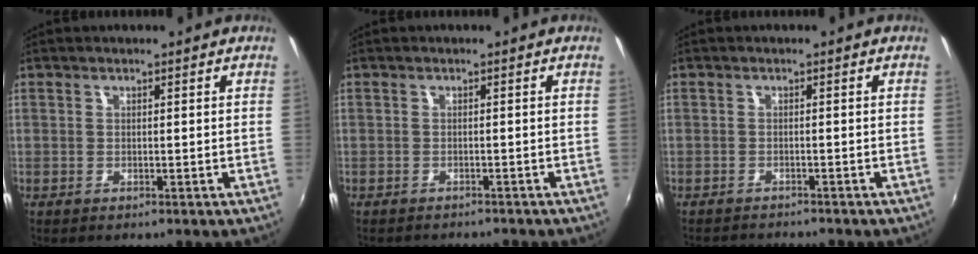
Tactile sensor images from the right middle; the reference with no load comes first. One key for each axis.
{"total": 2.6, "fx": -2.4, "fy": 0.8, "fz": 0.6, "tx": -0.017, "ty": -0.006, "tz": -0.035}
{"total": 3.7, "fx": -3.6, "fy": 0.4, "fz": 0.8, "tx": -0.028, "ty": -0.011, "tz": -0.057}